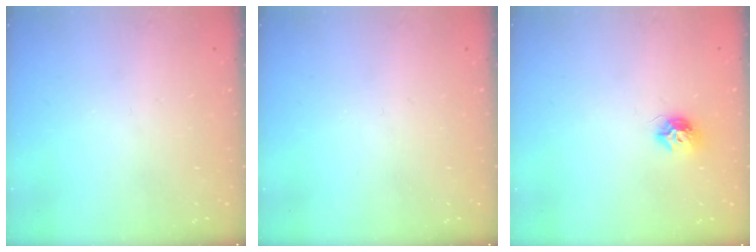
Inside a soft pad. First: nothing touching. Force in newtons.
{"total": 0.0}
{"total": 7.9, "press": 7.9, "slide": 0.4}